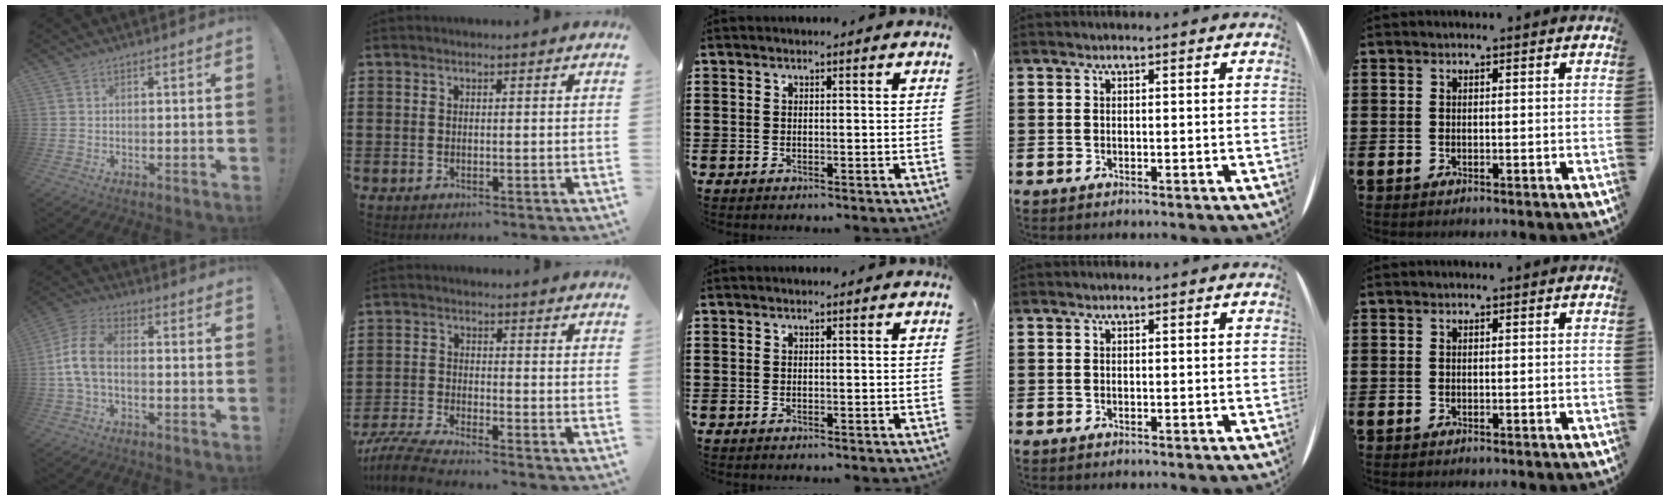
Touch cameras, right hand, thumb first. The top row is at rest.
{"thumb": {"total": 9.5, "force": [-0.8, 5.4, 7.7], "torque": [-0.171, 0.010, -0.008]}, "index": {"total": 5.0, "force": [-4.7, -0.2, 1.7], "torque": [-0.056, -0.018, -0.098]}}